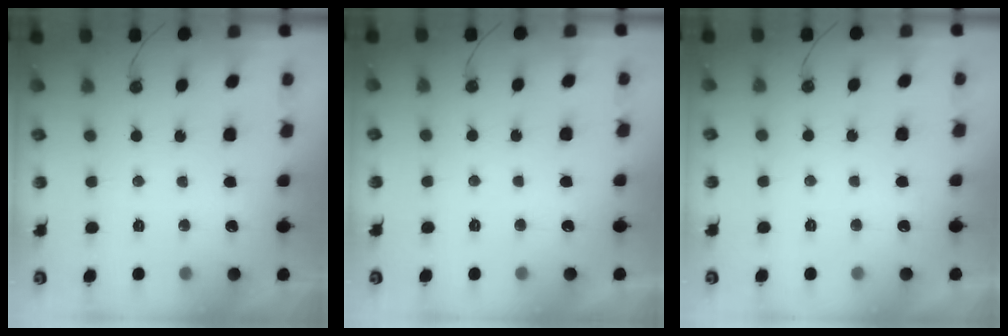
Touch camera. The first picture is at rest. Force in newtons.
{"total": 0.0}
{"total": 0.0}